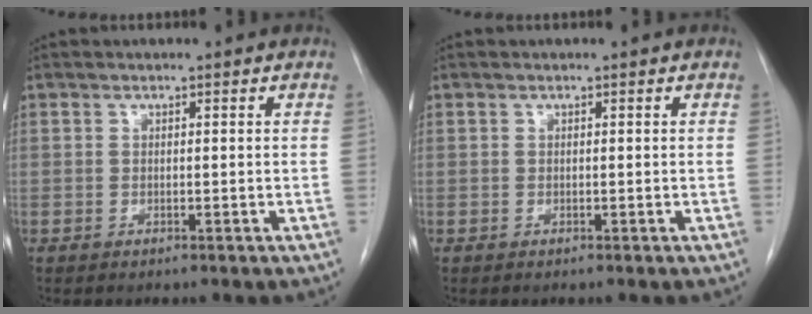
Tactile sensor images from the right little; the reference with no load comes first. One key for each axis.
{"total": 0.0}